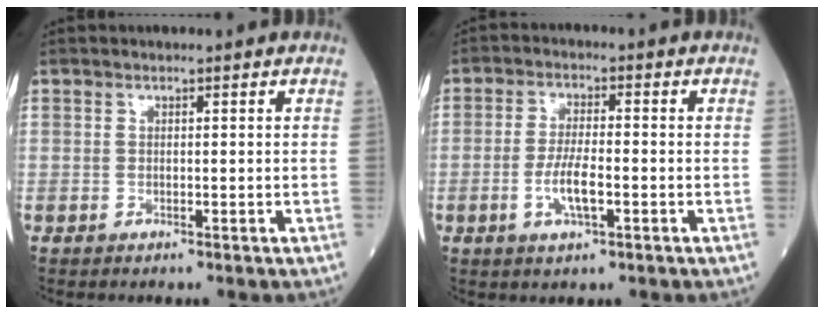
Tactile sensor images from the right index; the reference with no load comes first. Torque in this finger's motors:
{"motor_torque": [0.59, -0.09, 0.44, 0.10]}